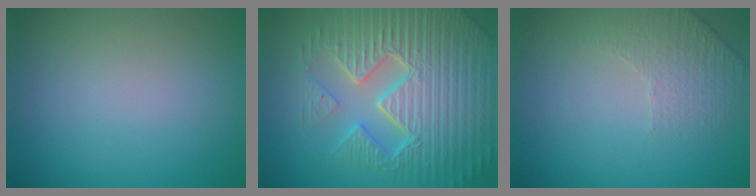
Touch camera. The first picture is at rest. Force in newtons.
{"total": 9.5, "press": 6.8, "slide": 6.7}
{"total": 1.7, "press": 1.3, "slide": 1.1}